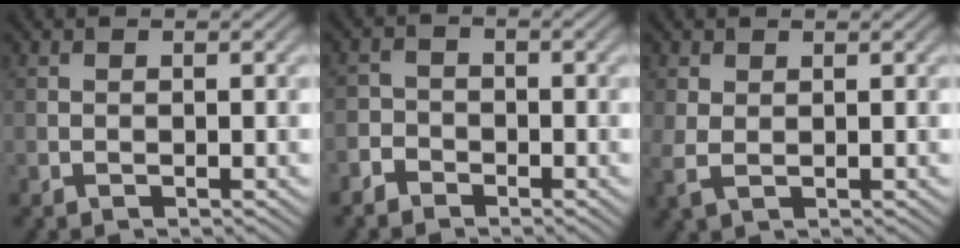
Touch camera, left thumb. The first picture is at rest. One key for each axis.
{"total": 2.5, "fx": -1.9, "fy": 1.7, "fz": 0.4, "tx": 0.003, "ty": 0.003, "tz": -0.049}
{"total": 2.3, "fx": 0.7, "fy": 1.4, "fz": 1.6, "tx": -0.048, "ty": -0.001, "tz": 0.016}